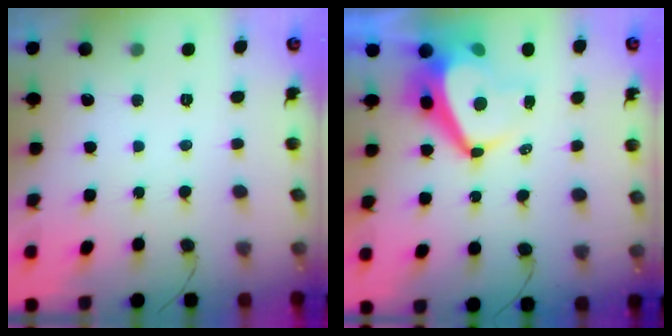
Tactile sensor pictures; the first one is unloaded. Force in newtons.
{"total": 7.6, "press": 7.5, "slide": 0.9}